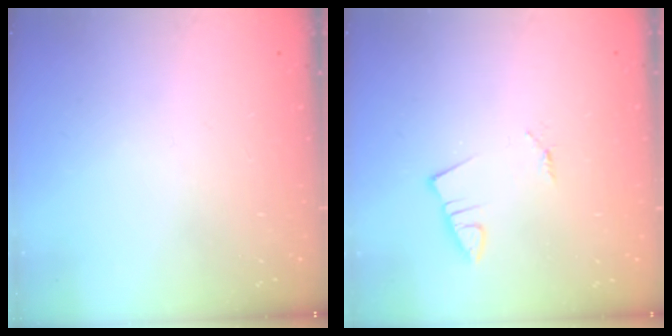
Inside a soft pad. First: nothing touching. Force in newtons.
{"total": 0.8, "press": 0.8, "slide": 0.1}